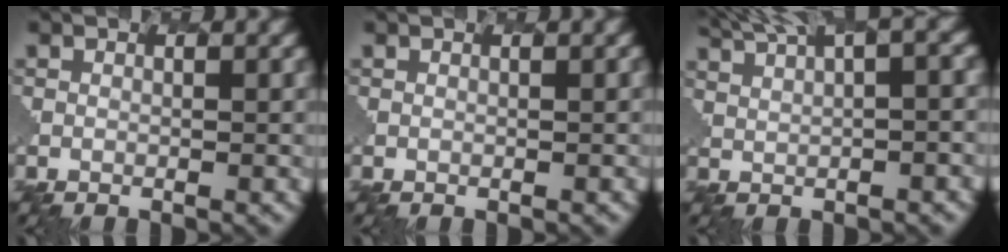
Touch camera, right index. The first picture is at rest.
{"total": 1.0, "force": [0.1, 0.4, 0.9], "torque": [-0.005, 0.004, 0.000]}
{"total": 9.8, "force": [6.6, 3.6, 6.4], "torque": [-0.126, 0.039, 0.101]}